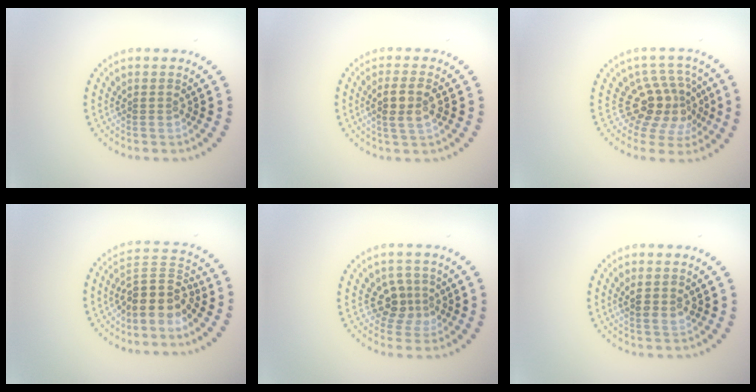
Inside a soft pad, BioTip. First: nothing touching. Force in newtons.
{"total": 2.7, "press": 2.5, "slide": 1.0}
{"total": 4.4, "press": 3.2, "slide": 3.0}
{"total": 4.1, "press": 3.5, "slide": 2.3}
{"total": 2.9, "press": 2.5, "slide": 1.4}
{"total": 2.0, "press": 1.9, "slide": 0.5}